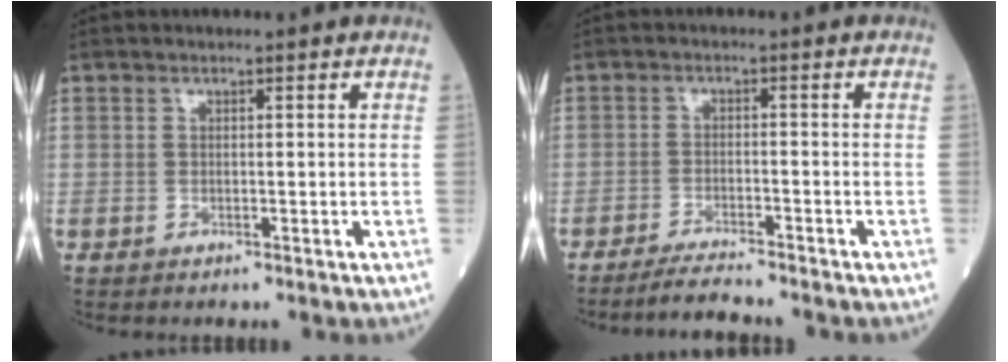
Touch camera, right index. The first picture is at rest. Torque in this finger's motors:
{"motor_torque": [-0.21, -0.15, 0.10, 0.03]}